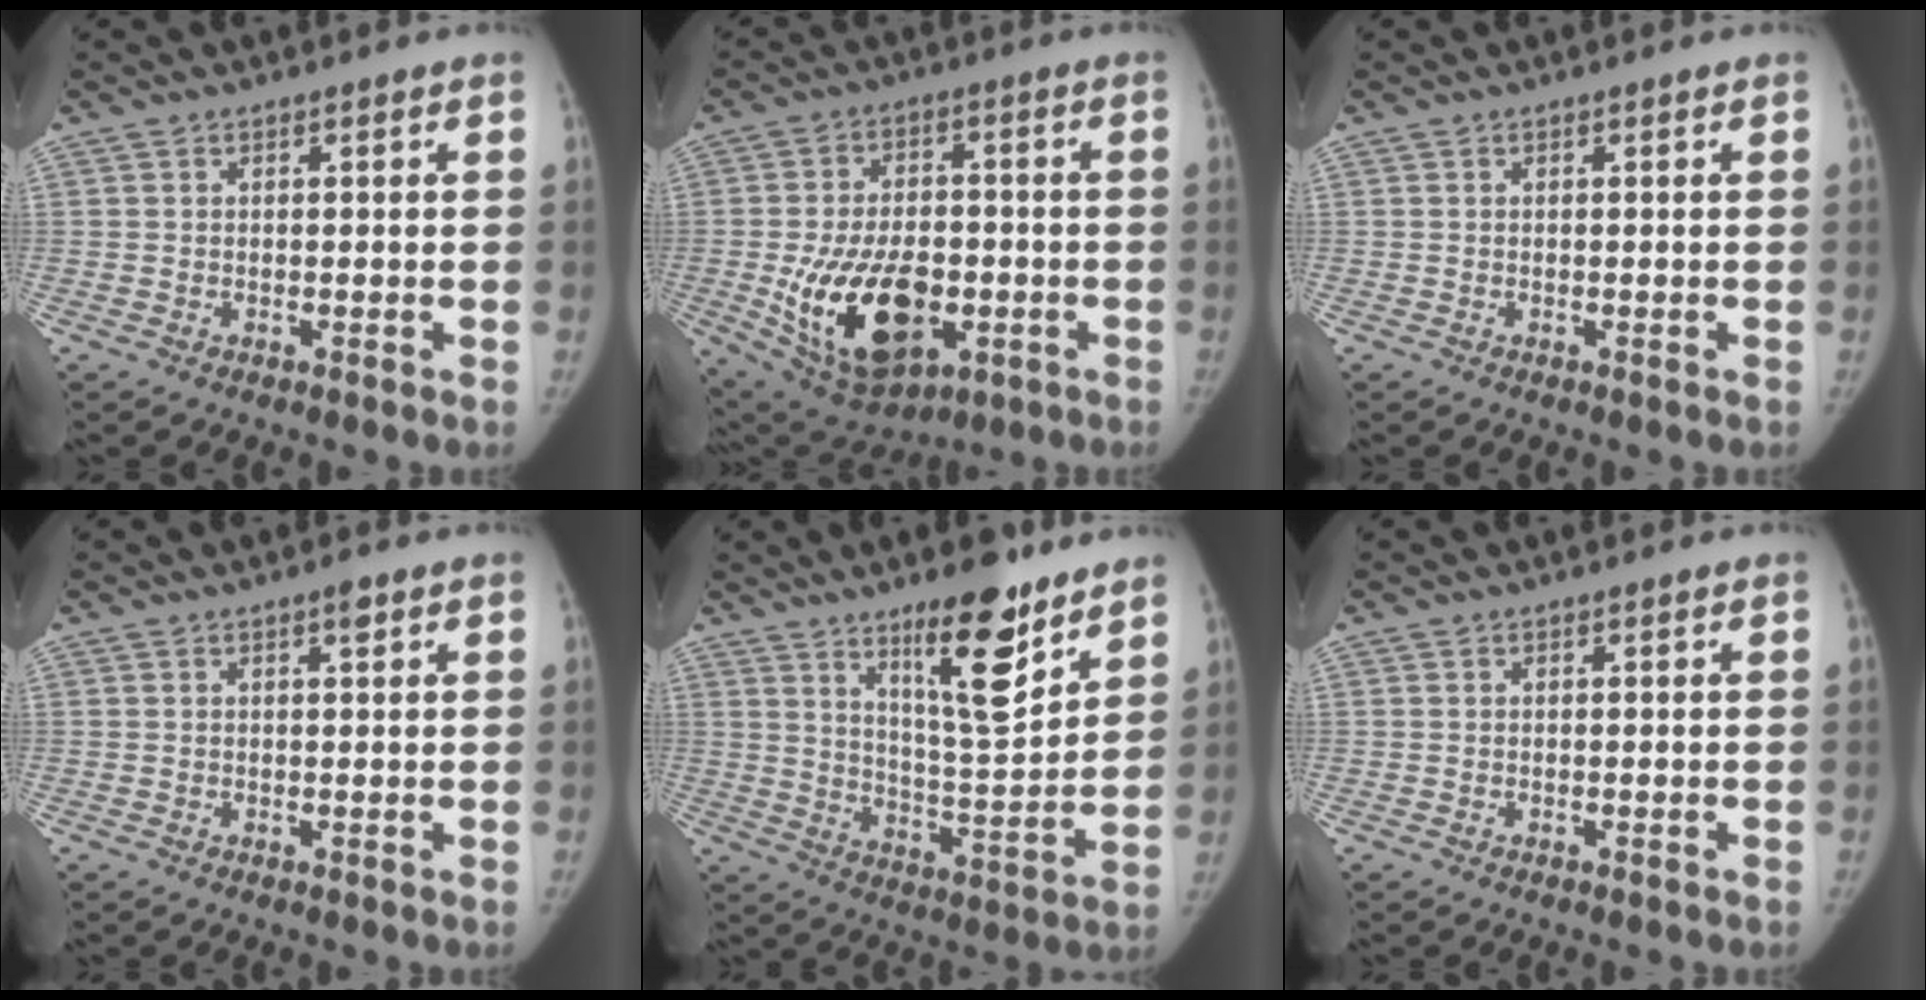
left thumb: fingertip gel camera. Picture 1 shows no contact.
{"total": 18.4, "force": [-4.6, 11.0, 14.0], "torque": [-0.216, 0.010, -0.053]}
{"total": 0.0}
{"total": 1.5, "force": [0.9, 0.4, 1.2], "torque": [-0.015, -0.001, 0.011]}
{"total": 15.1, "force": [9.7, 3.8, 10.9], "torque": [-0.144, -0.074, 0.163]}
{"total": 0.0}